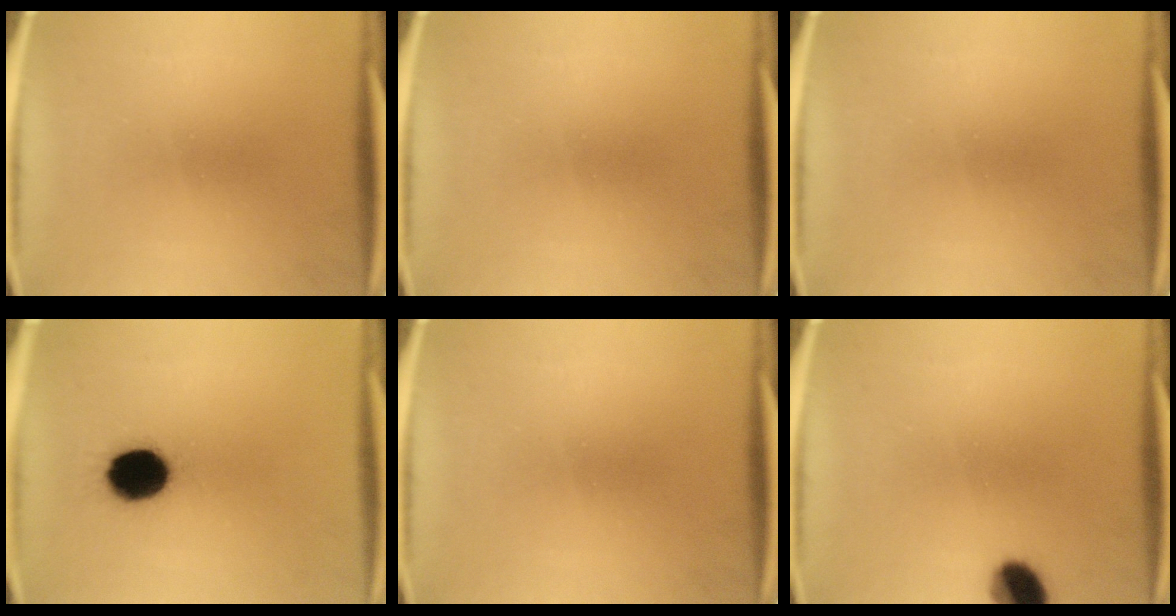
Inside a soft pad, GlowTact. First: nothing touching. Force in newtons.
{"total": 0.0}
{"total": 0.0}
{"total": 12.6}
{"total": 0.0}
{"total": 7.0}